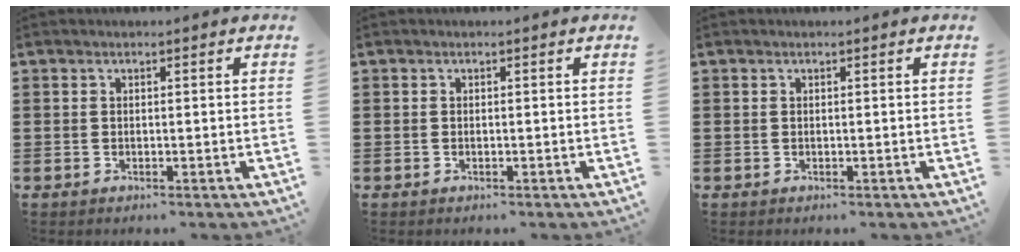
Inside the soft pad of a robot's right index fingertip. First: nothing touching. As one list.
[{"total": 0.0}, {"total": 0.0}]